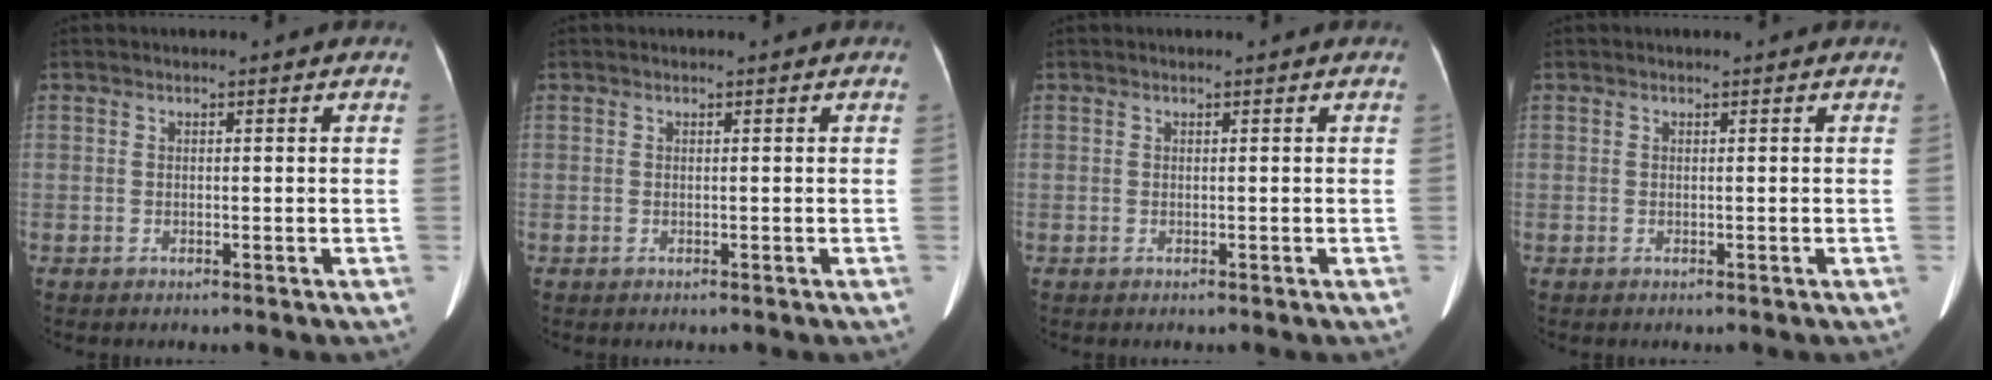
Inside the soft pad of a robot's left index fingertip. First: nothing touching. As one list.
[{"total": 0.0}, {"total": 0.0}, {"total": 0.0}]